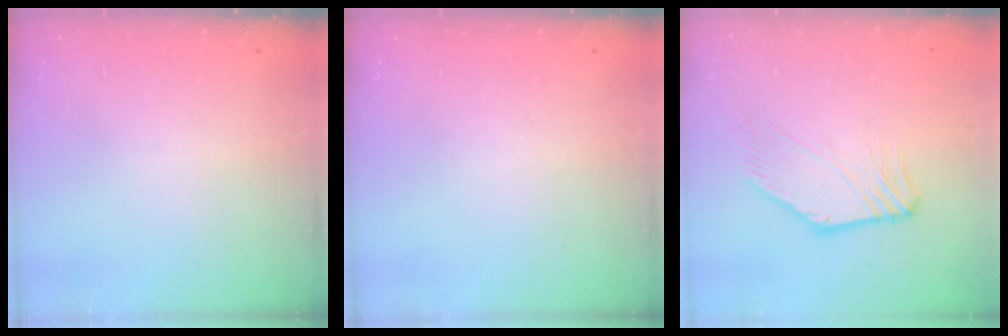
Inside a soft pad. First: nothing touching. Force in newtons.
{"total": 0.0}
{"total": 0.6, "press": 0.4, "slide": 0.4}